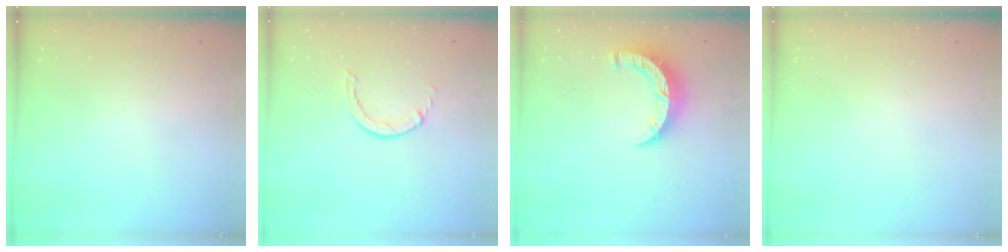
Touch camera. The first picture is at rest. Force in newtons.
{"total": 0.6, "press": 0.6, "slide": 0.1}
{"total": 8.0, "press": 8.0, "slide": 0.3}
{"total": 0.0}